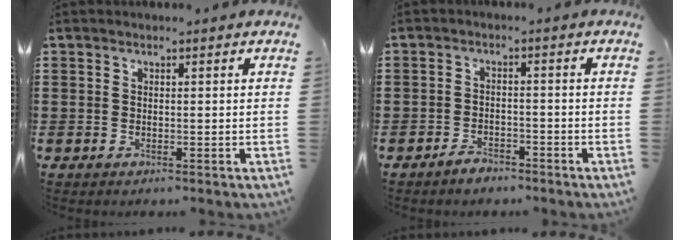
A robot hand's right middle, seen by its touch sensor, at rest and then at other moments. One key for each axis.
{"total": 2.4, "fx": -2.3, "fy": 0.8, "fz": 0.4, "tx": -0.013, "ty": 0.002, "tz": -0.044}